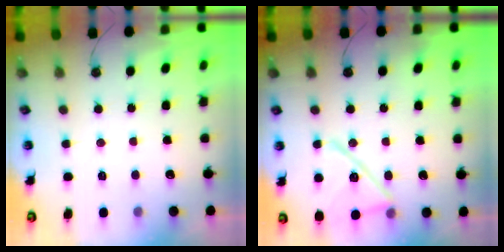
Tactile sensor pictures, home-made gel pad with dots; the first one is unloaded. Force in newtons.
{"total": 15.5, "press": 15.4, "slide": 1.1}